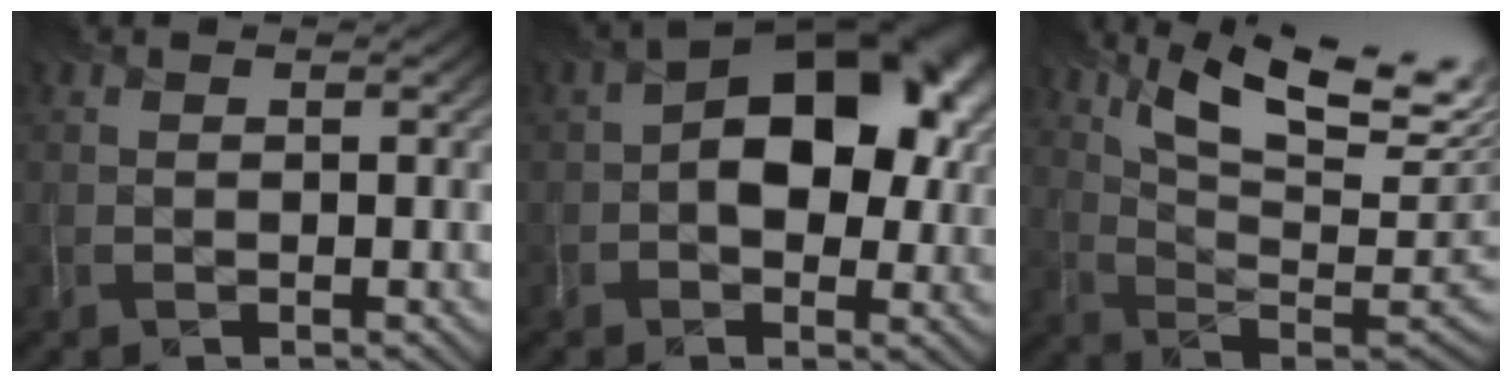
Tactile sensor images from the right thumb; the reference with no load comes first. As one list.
[{"total": 12.1, "force": [1.2, 7.6, 9.4], "torque": [-0.123, 0.018, 0.012]}, {"total": 17.3, "force": [8.8, 6.0, 13.6], "torque": [-0.226, 0.021, 0.151]}]